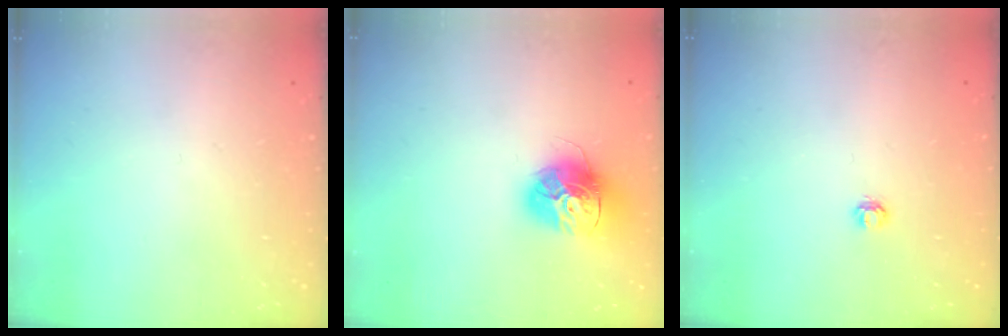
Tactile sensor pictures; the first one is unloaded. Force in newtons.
{"total": 14.9, "press": 14.9, "slide": 1.2}
{"total": 3.5, "press": 3.5, "slide": 0.2}